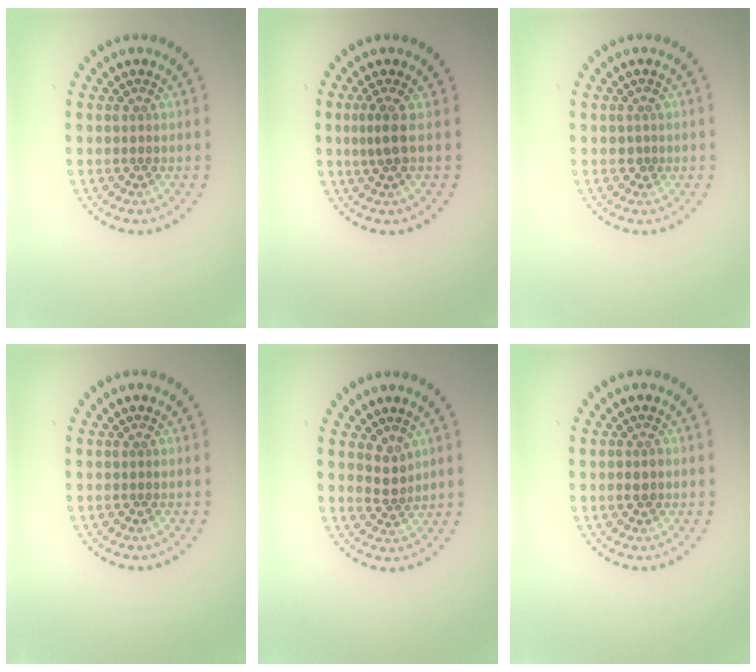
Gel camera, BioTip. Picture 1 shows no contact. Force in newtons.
{"total": 1.8, "press": 1.3, "slide": 1.1}
{"total": 0.6, "press": 0.6, "slide": 0.3}
{"total": 0.0}
{"total": 1.9, "press": 1.4, "slide": 1.2}
{"total": 1.2, "press": 1.1, "slide": 0.3}